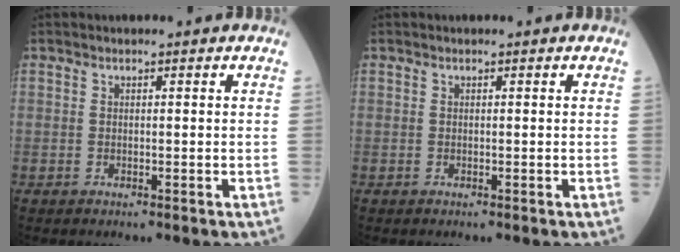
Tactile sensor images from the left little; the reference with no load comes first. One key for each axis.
{"total": 0.0}